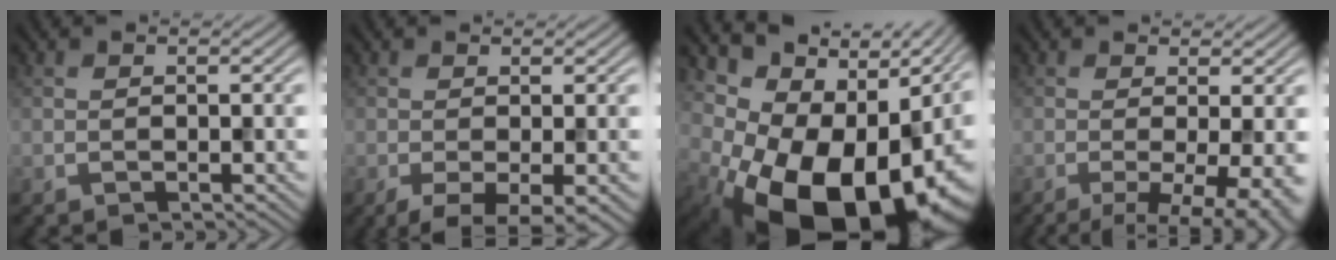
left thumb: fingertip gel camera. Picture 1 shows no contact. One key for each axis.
{"total": 4.9, "fx": -2.2, "fy": 1.6, "fz": 4.1, "tx": -0.076, "ty": -0.009, "tz": -0.035}
{"total": 20.2, "fx": -4.5, "fy": 13.3, "fz": 14.6, "tx": -0.217, "ty": -0.032, "tz": -0.050}
{"total": 8.6, "fx": -2.2, "fy": 2.6, "fz": 7.8, "tx": -0.109, "ty": -0.007, "tz": -0.025}